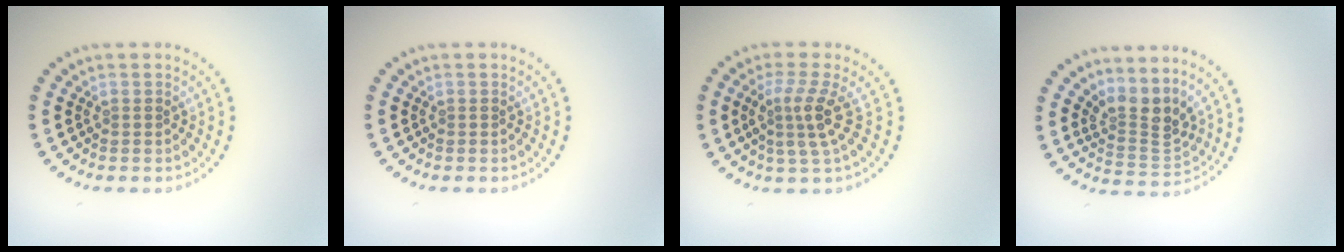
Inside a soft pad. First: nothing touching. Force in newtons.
{"total": 0.0}
{"total": 3.1, "press": 2.3, "slide": 2.1}
{"total": 3.3, "press": 2.3, "slide": 2.3}